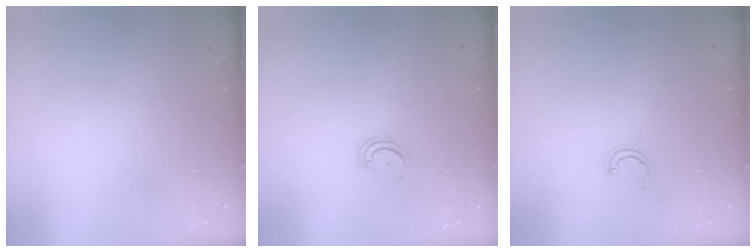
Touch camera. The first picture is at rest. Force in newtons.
{"total": 3.7, "press": 3.7, "slide": 0.3}
{"total": 3.9, "press": 3.9, "slide": 0.4}